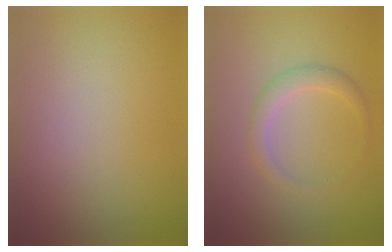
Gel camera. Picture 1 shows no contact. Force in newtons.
{"total": 1.8, "press": 1.8, "slide": 0.1}